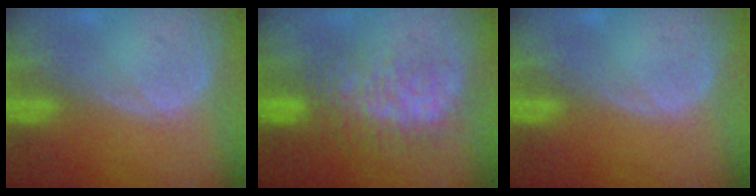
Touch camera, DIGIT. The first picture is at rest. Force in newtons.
{"total": 7.8, "press": 7.7, "slide": 1.4}
{"total": 0.0}